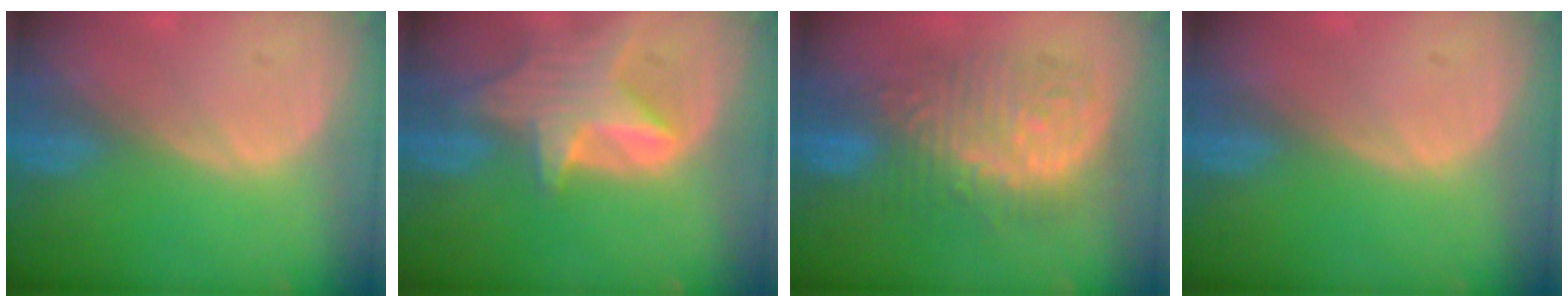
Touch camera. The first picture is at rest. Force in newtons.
{"total": 8.0, "press": 7.3, "slide": 3.3}
{"total": 10.3, "press": 10.3, "slide": 0.5}
{"total": 0.0}